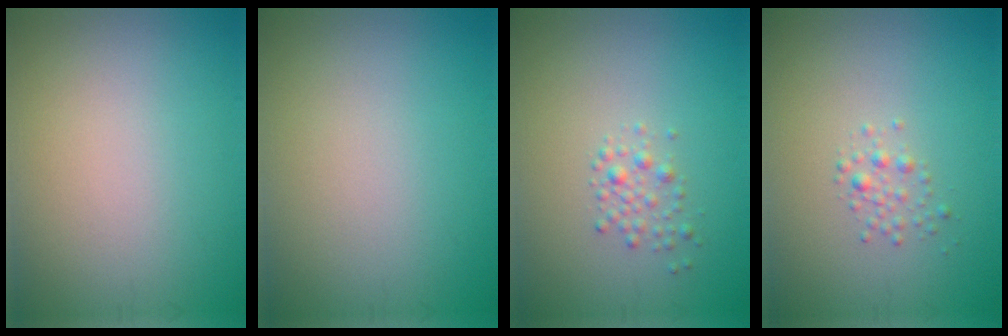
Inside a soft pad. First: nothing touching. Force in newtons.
{"total": 0.0}
{"total": 1.4, "press": 1.4, "slide": 0.0}
{"total": 1.2, "press": 1.2, "slide": 0.1}